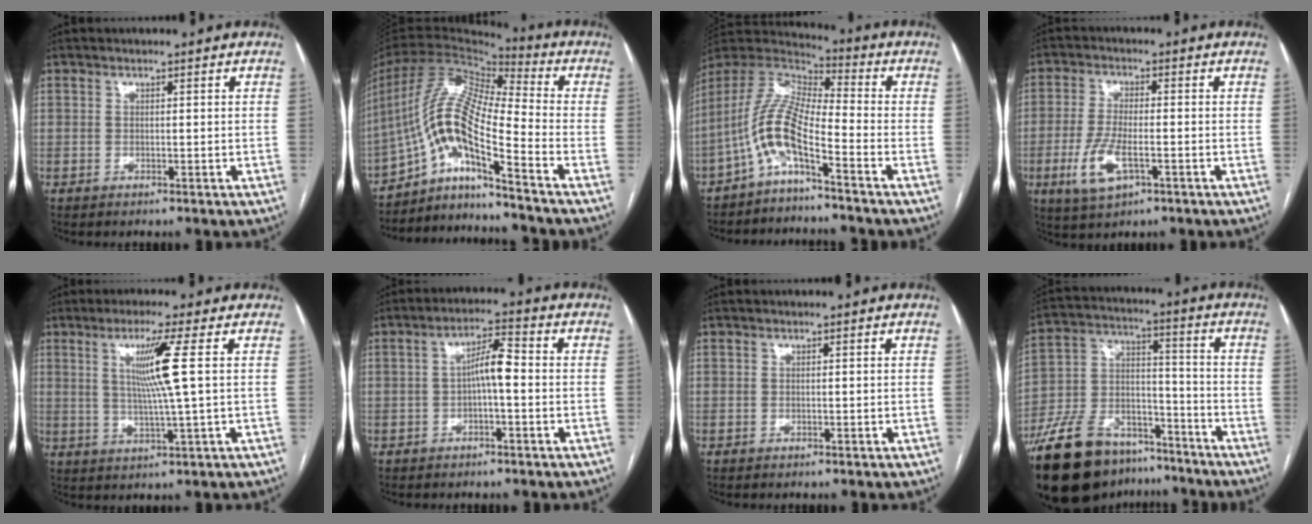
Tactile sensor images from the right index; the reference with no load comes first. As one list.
[{"total": 14.5, "force": [-8.5, 0.9, 11.6], "torque": [-0.235, 0.018, -0.155]}, {"total": 9.6, "force": [-5.1, 1.7, 7.9], "torque": [-0.182, 0.020, -0.107]}, {"total": 7.5, "force": [-2.7, 2.5, 6.5], "torque": [-0.142, -0.010, -0.047]}, {"total": 7.4, "force": [1.8, -1.6, 7.0], "torque": [-0.134, -0.006, 0.040]}, {"total": 4.9, "force": [-0.4, 1.0, 4.8], "torque": [-0.080, 0.017, -0.007]}, {"total": 0.0}, {"total": 20.1, "force": [-14.8, 10.0, 9.2], "torque": [-0.207, 0.024, -0.257]}]